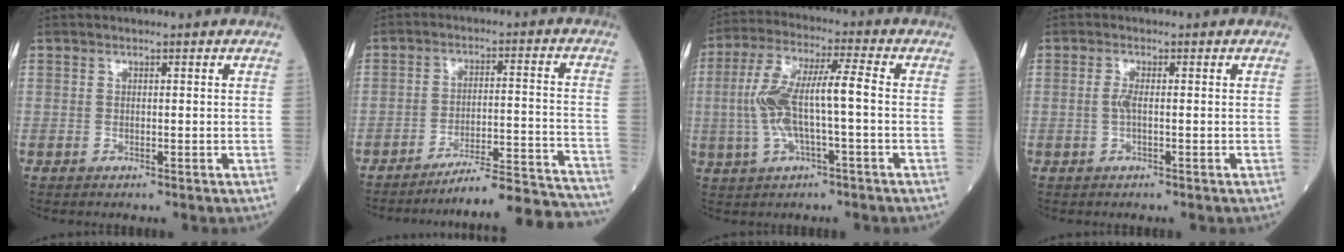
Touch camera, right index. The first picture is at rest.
{"total": 18.7, "force": [-18.1, -0.9, 4.5], "torque": [-0.029, 0.008, -0.246]}
{"total": 11.1, "force": [-0.7, 1.7, 10.9], "torque": [-0.223, 0.023, -0.015]}
{"total": 1.7, "force": [-0.1, 0.3, 1.7], "torque": [-0.039, 0.000, -0.004]}